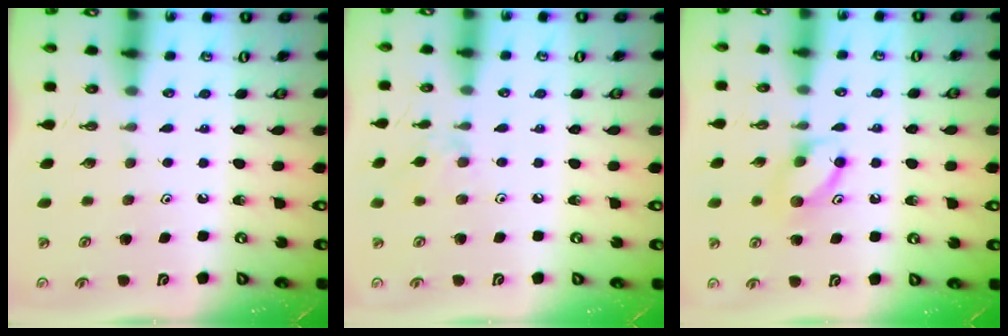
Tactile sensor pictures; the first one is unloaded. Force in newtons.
{"total": 4.0, "press": 4.0, "slide": 0.5}
{"total": 7.4, "press": 7.3, "slide": 1.4}